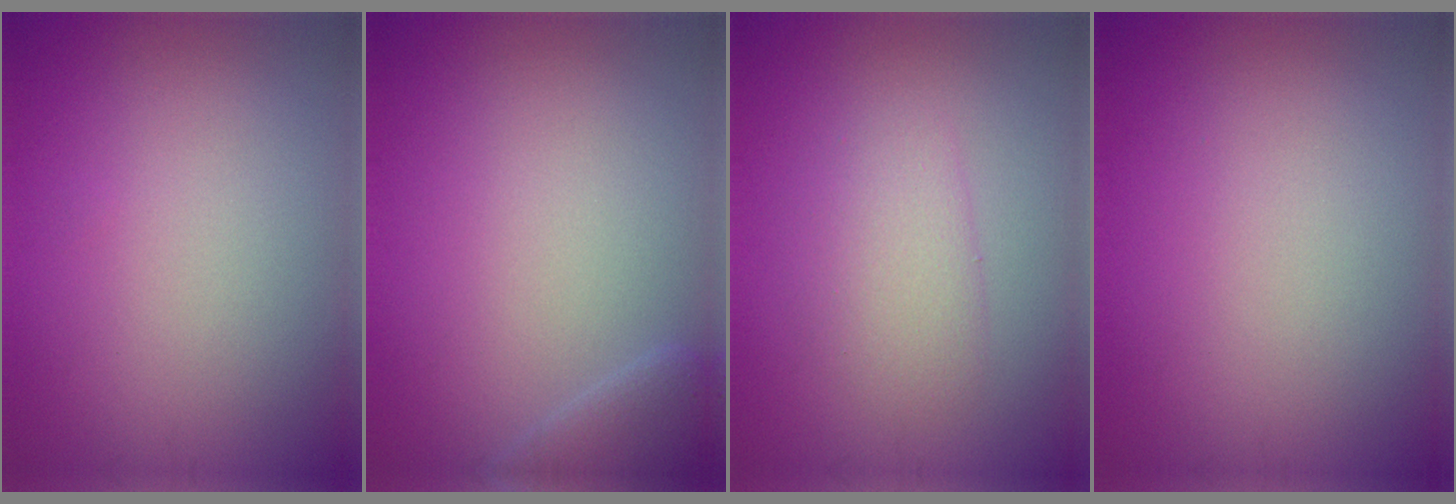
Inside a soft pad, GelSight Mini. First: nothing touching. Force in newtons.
{"total": 2.5, "press": 2.5, "slide": 0.1}
{"total": 2.6, "press": 2.6, "slide": 0.2}
{"total": 0.0}